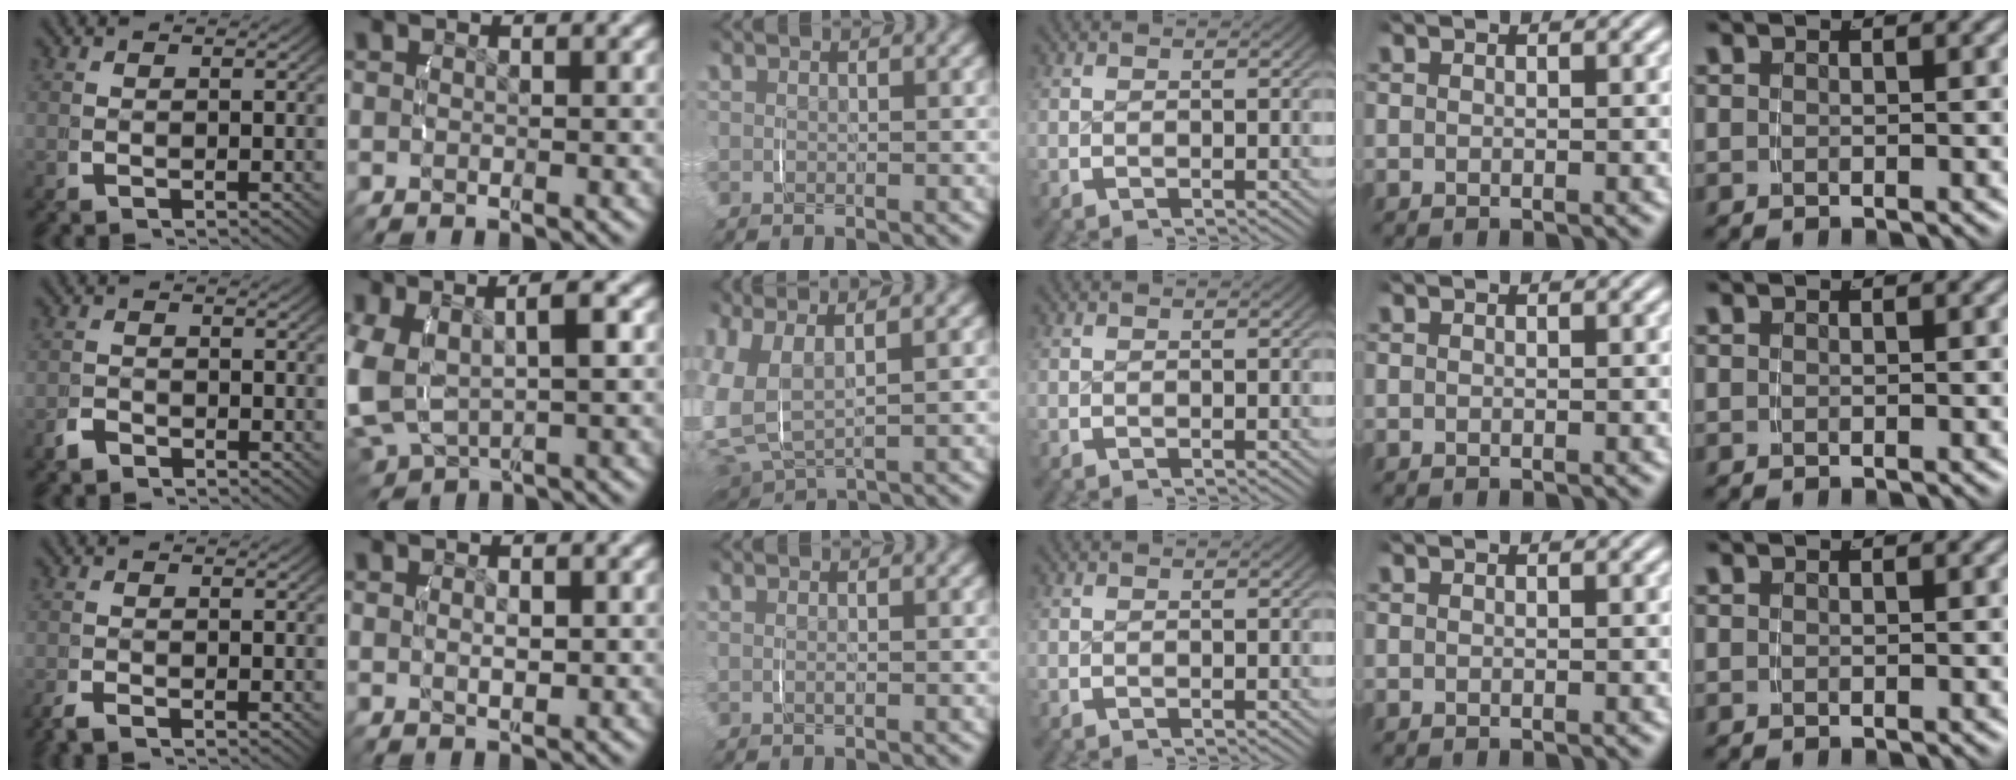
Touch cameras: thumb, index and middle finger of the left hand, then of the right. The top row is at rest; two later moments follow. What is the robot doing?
{"motion": "lift_and_place", "object": "toothpaste"}